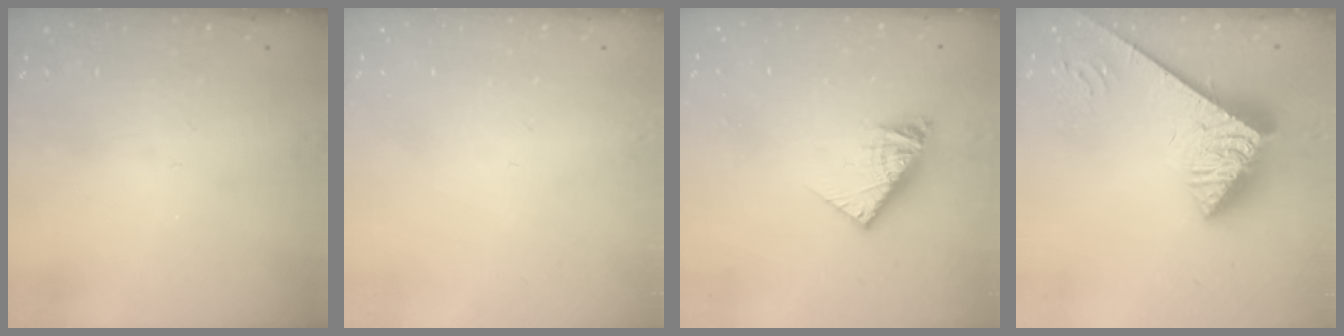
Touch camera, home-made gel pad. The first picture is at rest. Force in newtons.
{"total": 0.0}
{"total": 10.0, "press": 10.0, "slide": 0.9}
{"total": 5.3, "press": 5.3, "slide": 0.7}